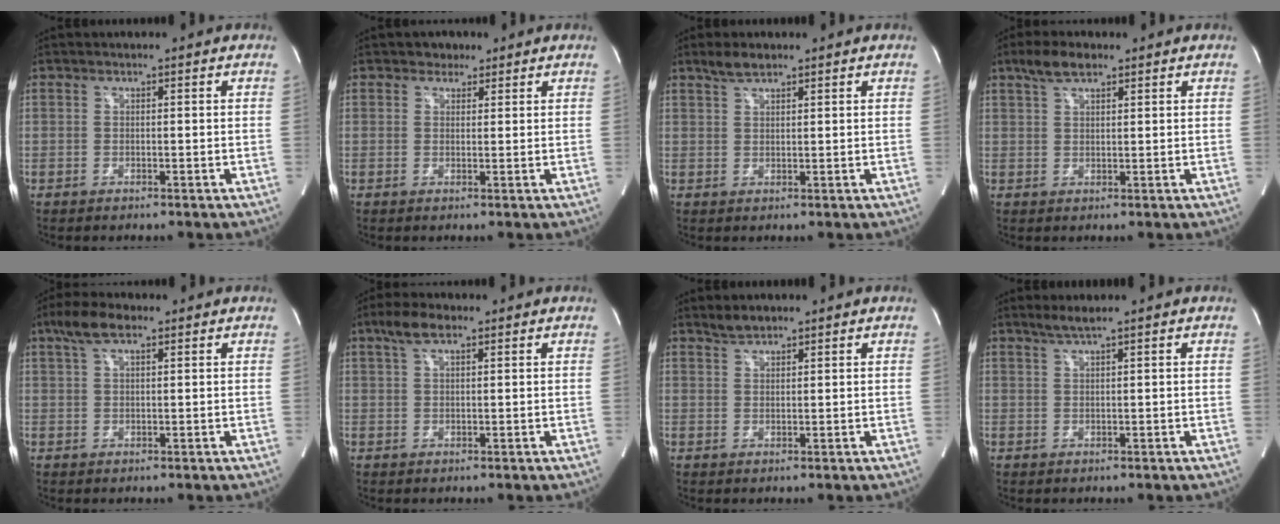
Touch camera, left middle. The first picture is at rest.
{"total": 2.1, "force": [1.4, 1.6, 0.2], "torque": [-0.002, 0.004, 0.017]}
{"total": 2.7, "force": [2.2, 0.8, 1.3], "torque": [-0.031, 0.007, 0.045]}
{"total": 4.4, "force": [3.1, 1.5, 2.7], "torque": [-0.062, 0.015, 0.061]}
{"total": 5.1, "force": [3.2, 1.6, 3.6], "torque": [-0.081, 0.022, 0.062]}
{"total": 4.1, "force": [2.6, 1.3, 2.9], "torque": [-0.067, 0.017, 0.052]}
{"total": 2.0, "force": [1.8, 0.6, 0.5], "torque": [-0.013, 0.006, 0.038]}
{"total": 1.9, "force": [1.5, -0.4, 1.1], "torque": [-0.027, 0.003, 0.034]}